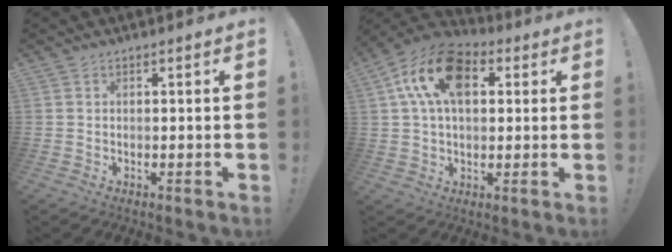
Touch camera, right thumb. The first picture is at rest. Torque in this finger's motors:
{"motor_torque": [0.72, 0.73, 0.18, 0.17, 0.25]}